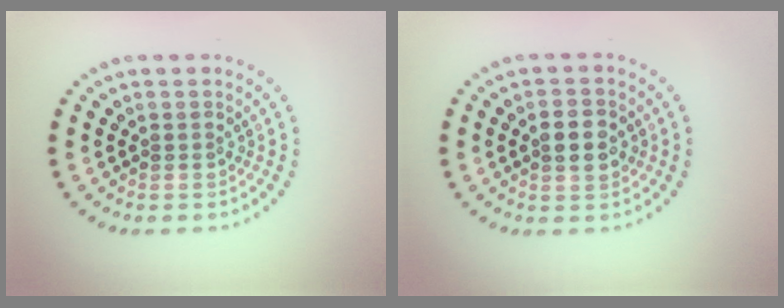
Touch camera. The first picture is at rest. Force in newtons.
{"total": 2.9, "press": 2.9, "slide": 0.1}